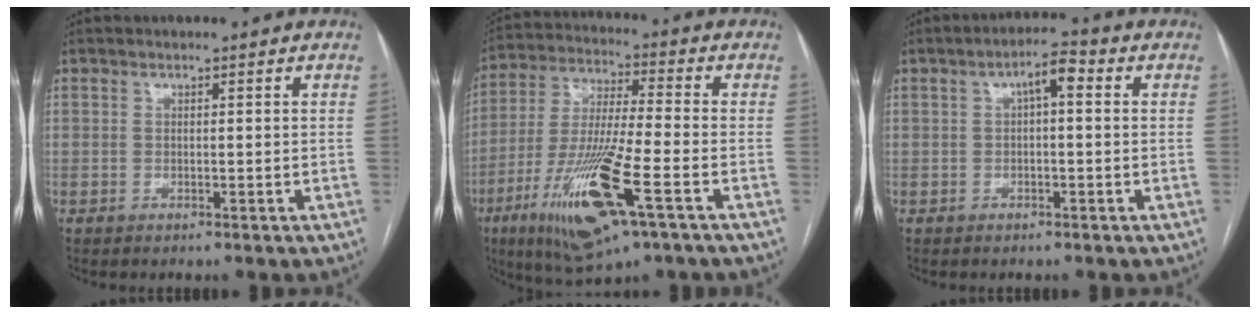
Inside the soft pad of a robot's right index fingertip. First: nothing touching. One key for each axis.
{"total": 18.0, "fx": -7.8, "fy": 2.2, "fz": 16.1, "tx": -0.337, "ty": -0.036, "tz": -0.138}
{"total": 4.2, "fx": 0.9, "fy": 1.2, "fz": 3.9, "tx": -0.066, "ty": 0.020, "tz": 0.012}